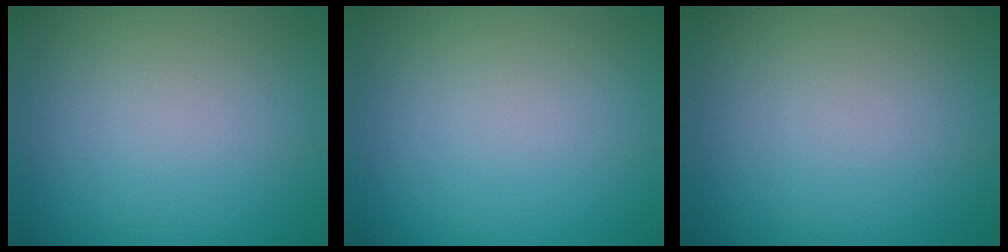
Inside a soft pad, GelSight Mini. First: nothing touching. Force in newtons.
{"total": 0.0}
{"total": 0.0}